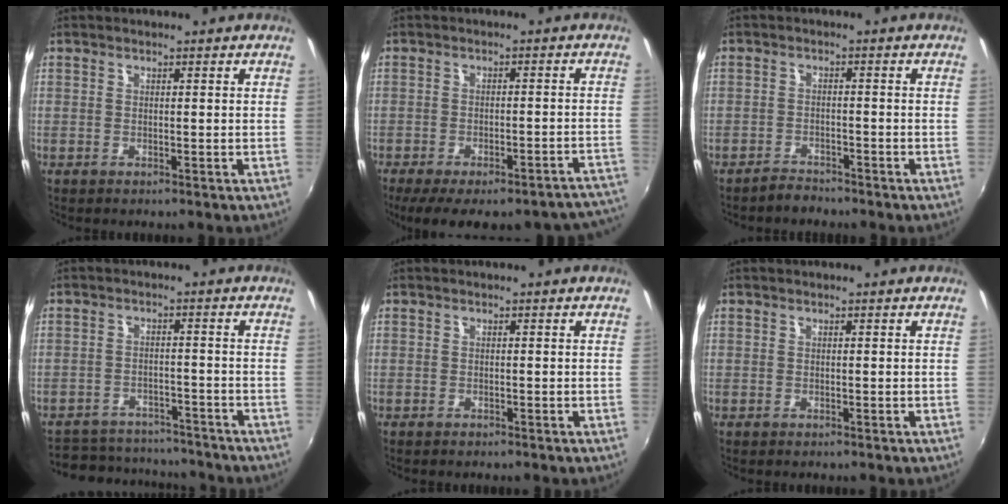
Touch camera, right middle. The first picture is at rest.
{"total": 18.2, "force": [-15.4, 4.3, 8.7], "torque": [-0.120, -0.016, -0.188]}
{"total": 2.4, "force": [-2.3, 0.7, 0.3], "torque": [-0.015, 0.004, -0.040]}
{"total": 14.6, "force": [-13.0, 4.9, 4.4], "torque": [-0.108, 0.010, -0.176]}
{"total": 0.0}
{"total": 0.0}